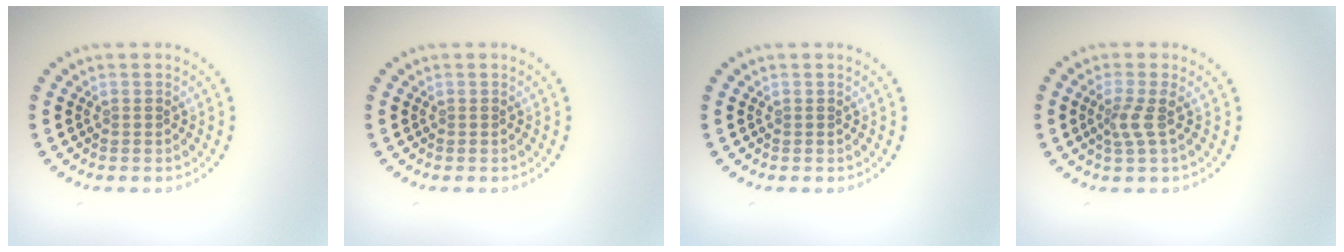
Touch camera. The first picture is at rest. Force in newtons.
{"total": 0.0}
{"total": 0.0}
{"total": 1.9, "press": 1.4, "slide": 1.3}